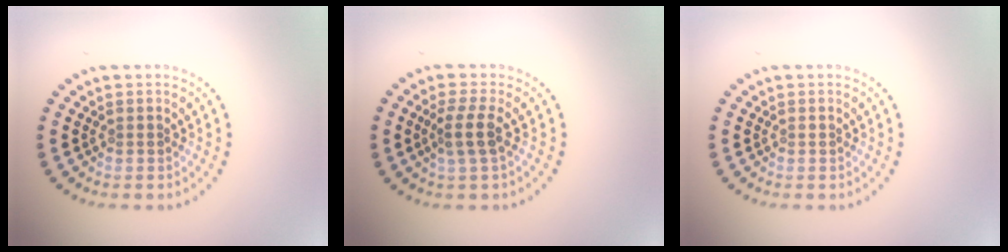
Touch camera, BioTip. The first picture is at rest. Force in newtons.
{"total": 2.5, "press": 1.9, "slide": 1.5}
{"total": 0.0}